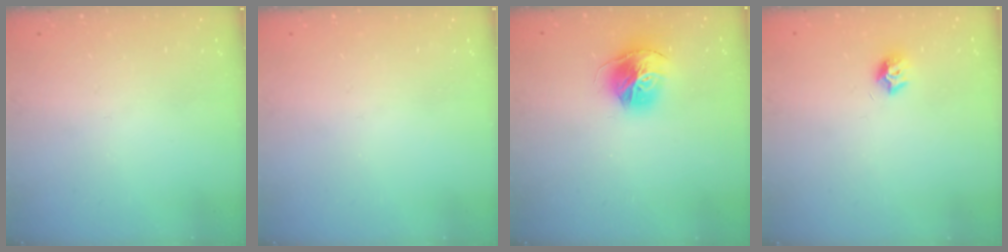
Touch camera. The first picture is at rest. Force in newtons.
{"total": 0.0}
{"total": 14.8, "press": 14.7, "slide": 1.6}
{"total": 7.6, "press": 7.6, "slide": 0.7}